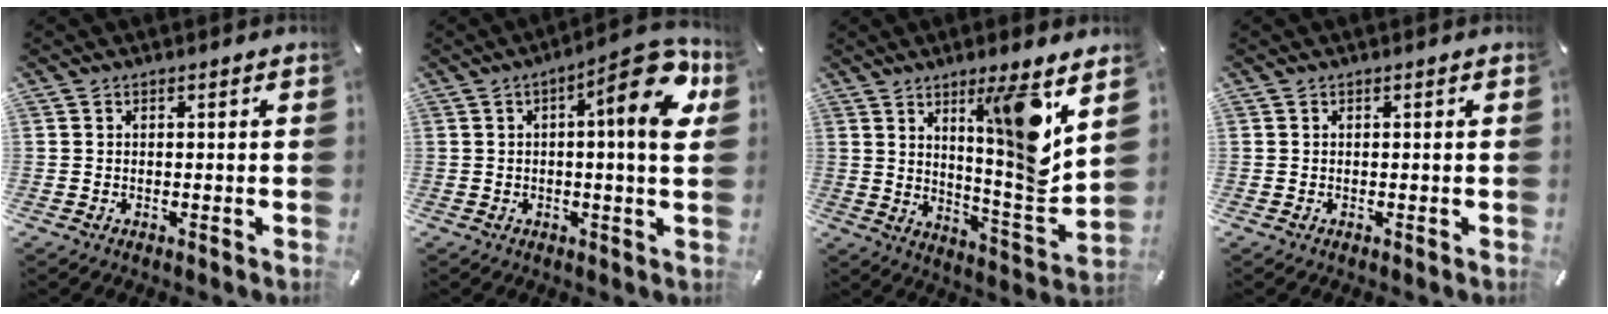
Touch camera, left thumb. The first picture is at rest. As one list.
[{"total": 14.9, "force": [4.5, 3.7, 13.7], "torque": [-0.169, -0.029, 0.062]}, {"total": 14.3, "force": [7.5, 0.9, 12.1], "torque": [-0.181, -0.063, 0.114]}, {"total": 0.0}]